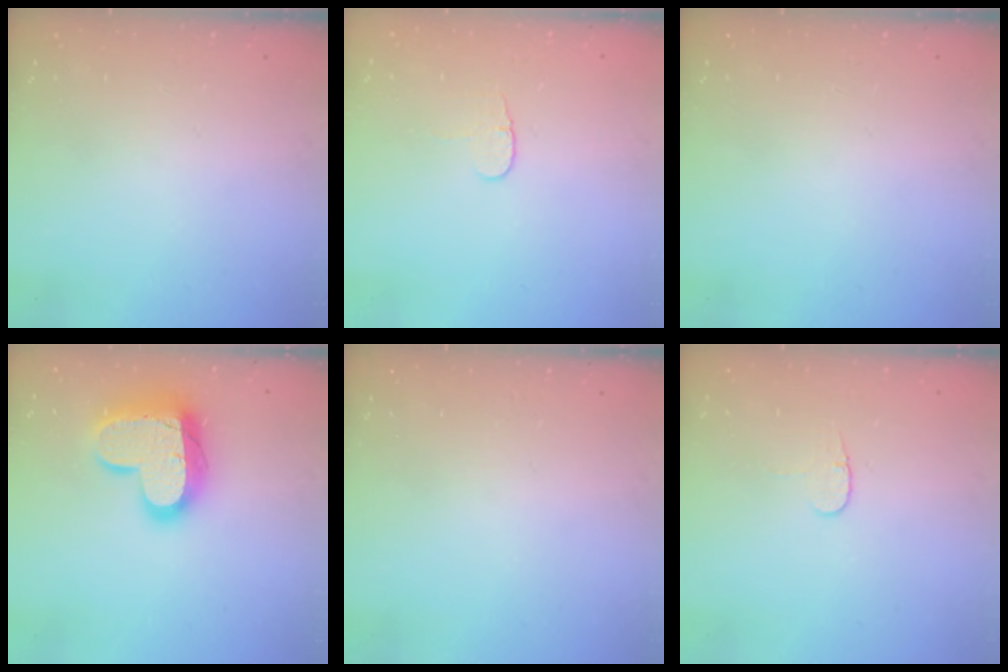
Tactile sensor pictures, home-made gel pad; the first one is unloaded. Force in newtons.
{"total": 3.7, "press": 3.7, "slide": 0.5}
{"total": 0.0}
{"total": 17.8, "press": 17.8, "slide": 1.3}
{"total": 0.0}
{"total": 3.7, "press": 3.6, "slide": 0.4}